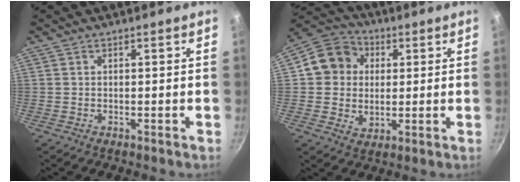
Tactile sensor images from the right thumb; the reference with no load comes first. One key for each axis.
{"total": 11.3, "fx": 2.4, "fy": 10.0, "fz": 4.8, "tx": -0.050, "ty": 0.003, "tz": 0.030}